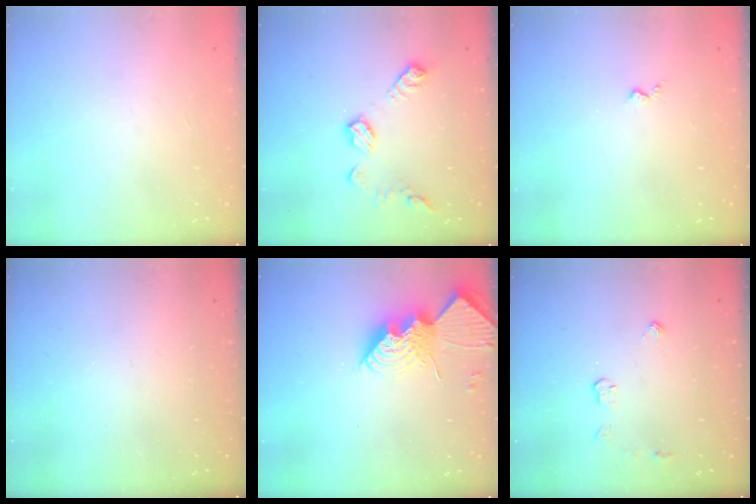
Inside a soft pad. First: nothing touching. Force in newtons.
{"total": 10.9, "press": 10.9, "slide": 0.7}
{"total": 3.0, "press": 2.9, "slide": 0.5}
{"total": 0.0}
{"total": 13.6, "press": 13.6, "slide": 1.2}
{"total": 4.0, "press": 3.9, "slide": 0.7}